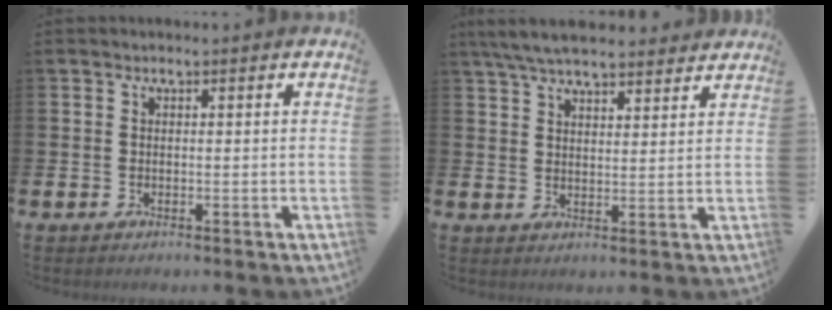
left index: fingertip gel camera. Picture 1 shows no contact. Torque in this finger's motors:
{"motor_torque": [0.96, -1.18, 0.49, 0.21]}